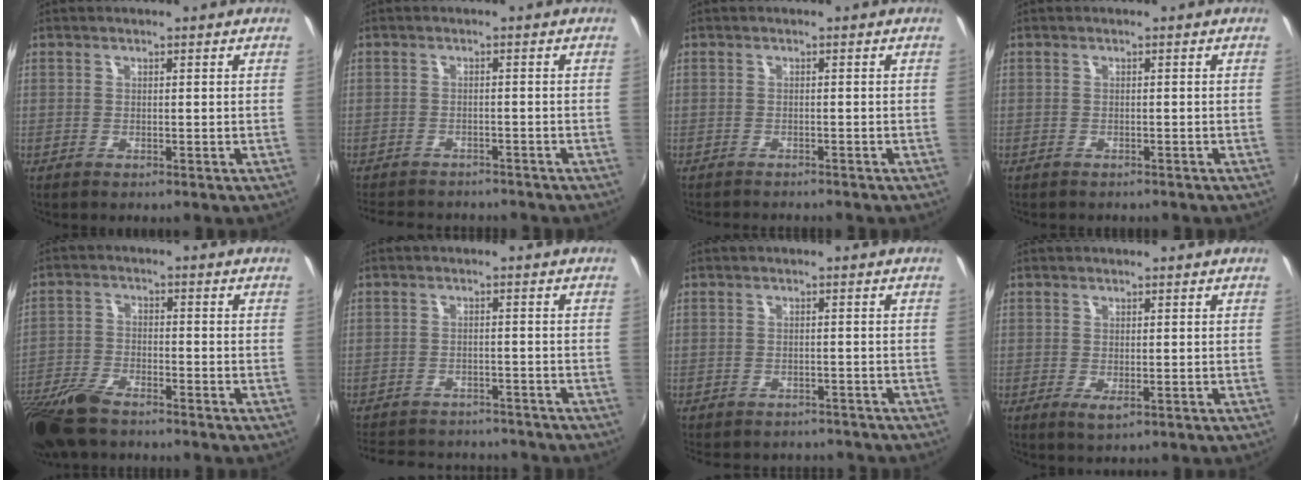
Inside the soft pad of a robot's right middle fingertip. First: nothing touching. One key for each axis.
{"total": 9.2, "fx": -8.1, "fy": 3.0, "fz": 3.0, "tx": -0.077, "ty": -0.011, "tz": -0.120}
{"total": 3.9, "fx": -3.7, "fy": 0.3, "fz": 1.2, "tx": -0.032, "ty": -0.014, "tz": -0.059}
{"total": 1.5, "fx": -1.3, "fy": 0.4, "fz": 0.4, "tx": -0.012, "ty": -0.007, "tz": -0.017}
{"total": 11.2, "fx": -8.8, "fy": 3.7, "fz": 5.9, "tx": -0.147, "ty": -0.024, "tz": -0.176}
{"total": 14.7, "fx": -12.8, "fy": 5.4, "fz": 5.0, "tx": -0.120, "ty": 0.013, "tz": -0.175}
{"total": 8.2, "fx": -7.3, "fy": 2.8, "fz": 2.4, "tx": -0.058, "ty": -0.014, "tz": -0.097}
{"total": 1.8, "fx": -0.2, "fy": 0.5, "fz": 1.7, "tx": -0.030, "ty": -0.006, "tz": -0.001}